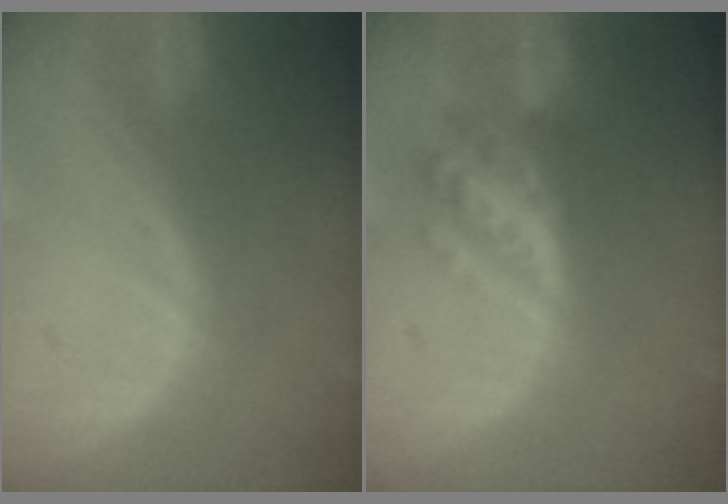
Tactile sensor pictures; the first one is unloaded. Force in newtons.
{"total": 6.0, "press": 5.5, "slide": 2.5}